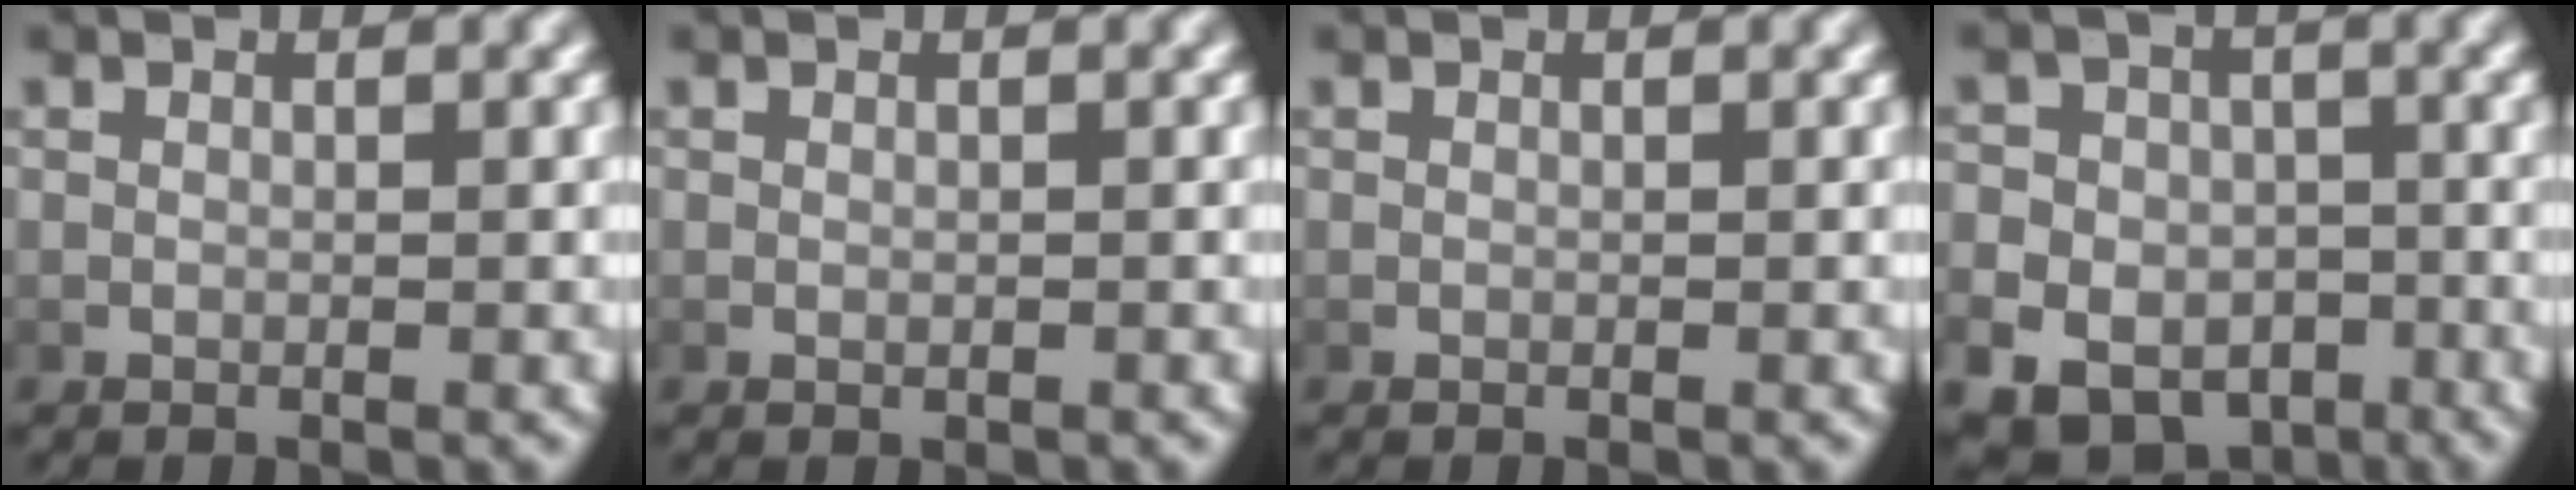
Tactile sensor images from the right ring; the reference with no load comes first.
{"total": 0.0}
{"total": 0.0}
{"total": 10.1, "force": [-5.8, 7.6, 3.1], "torque": [-0.058, -0.046, -0.092]}